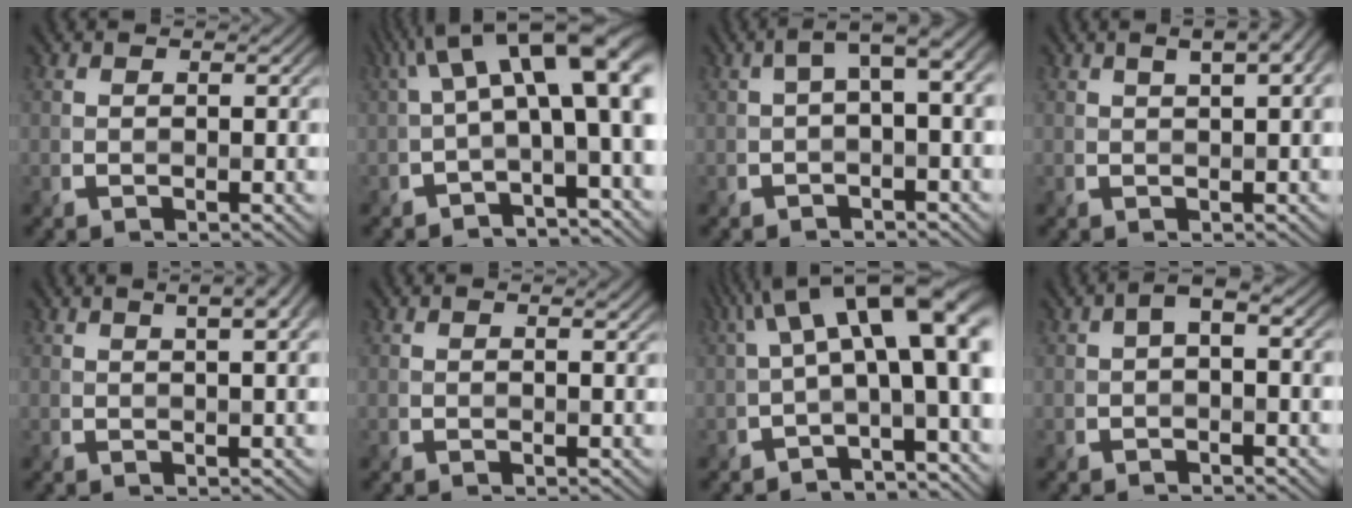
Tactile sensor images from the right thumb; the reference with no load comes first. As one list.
[{"total": 12.3, "force": [2.0, 4.5, 11.3], "torque": [-0.174, 0.010, 0.034]}, {"total": 3.7, "force": [0.4, 1.0, 3.6], "torque": [-0.057, 0.010, 0.003]}, {"total": 4.7, "force": [2.1, 1.4, 4.0], "torque": [-0.058, 0.016, 0.025]}, {"total": 5.3, "force": [2.6, 1.6, 4.4], "torque": [-0.056, 0.016, 0.019]}, {"total": 0.8, "force": [0.6, 0.1, 0.5], "torque": [-0.010, -0.001, 0.010]}, {"total": 13.5, "force": [1.8, 4.9, 12.4], "torque": [-0.191, 0.013, 0.032]}, {"total": 2.5, "force": [0.1, 1.1, 2.2], "torque": [-0.041, 0.010, -0.003]}]